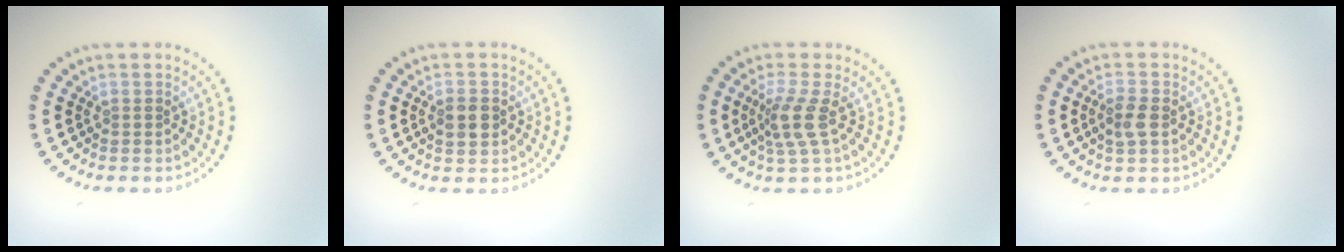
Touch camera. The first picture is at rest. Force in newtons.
{"total": 2.8, "press": 2.8, "slide": 0.1}
{"total": 2.8, "press": 2.1, "slide": 1.8}
{"total": 2.1, "press": 2.0, "slide": 0.4}